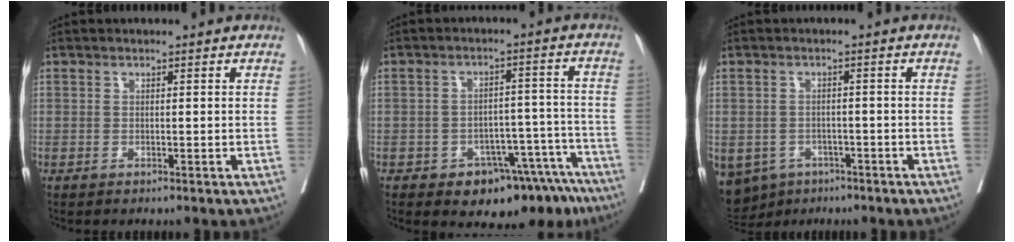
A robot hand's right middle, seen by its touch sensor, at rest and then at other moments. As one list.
[{"total": 11.4, "force": [-8.5, 5.7, 5.0], "torque": [-0.020, 0.045, -0.113]}, {"total": 10.7, "force": [-6.2, 8.1, 3.0], "torque": [-0.091, -0.003, -0.079]}]